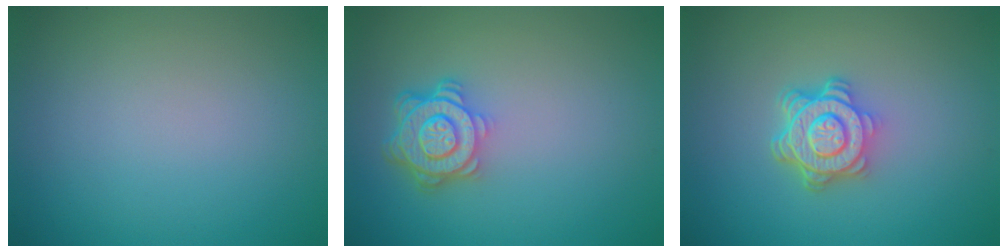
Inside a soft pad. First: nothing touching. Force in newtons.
{"total": 4.8, "press": 3.6, "slide": 3.1}
{"total": 4.8, "press": 3.7, "slide": 3.1}